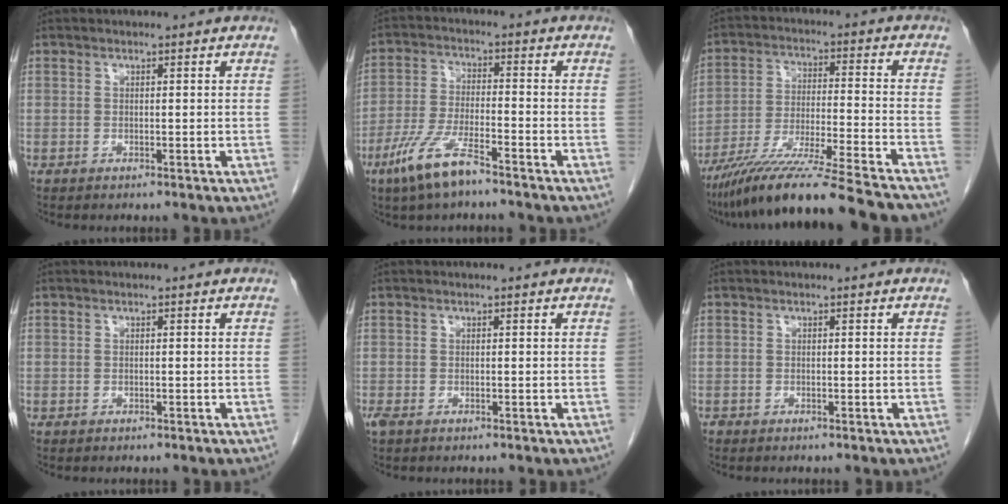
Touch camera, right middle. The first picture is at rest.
{"total": 8.5, "force": [-5.7, 1.3, 6.1], "torque": [-0.131, -0.015, -0.109]}
{"total": 19.2, "force": [-16.1, -0.8, 10.4], "torque": [-0.178, -0.040, -0.269]}
{"total": 0.0}
{"total": 1.4, "force": [-0.8, 0.7, 0.9], "torque": [-0.025, -0.004, -0.013]}
{"total": 0.0}